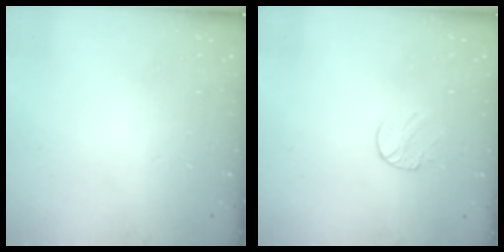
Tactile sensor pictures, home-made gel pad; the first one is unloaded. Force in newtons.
{"total": 6.7, "press": 6.7, "slide": 0.6}